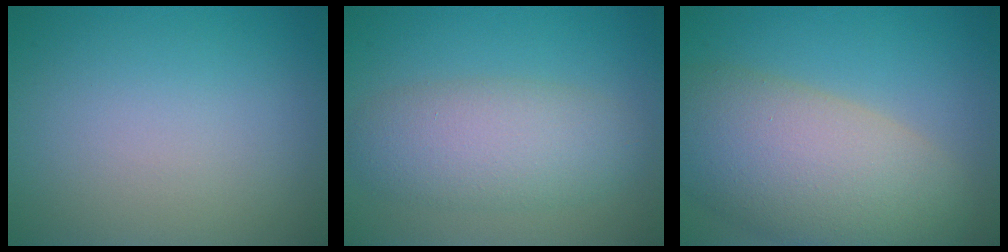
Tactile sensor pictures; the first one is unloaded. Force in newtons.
{"total": 5.3, "press": 5.3, "slide": 0.4}
{"total": 10.3, "press": 10.3, "slide": 0.8}